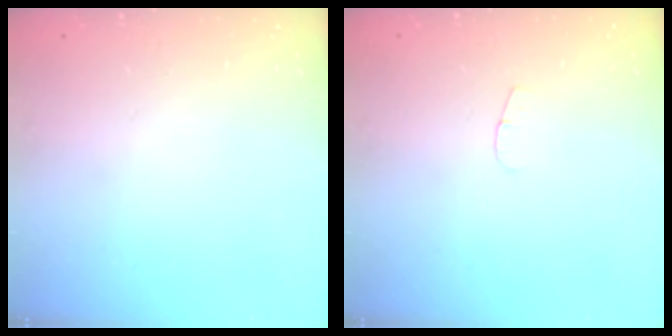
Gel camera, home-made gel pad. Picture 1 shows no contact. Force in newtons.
{"total": 3.8, "press": 3.8, "slide": 0.4}